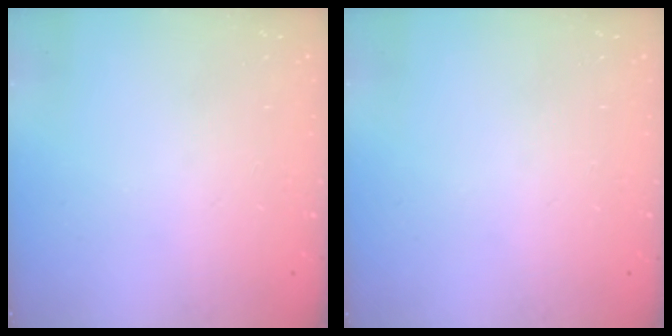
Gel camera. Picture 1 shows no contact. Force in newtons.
{"total": 0.0}